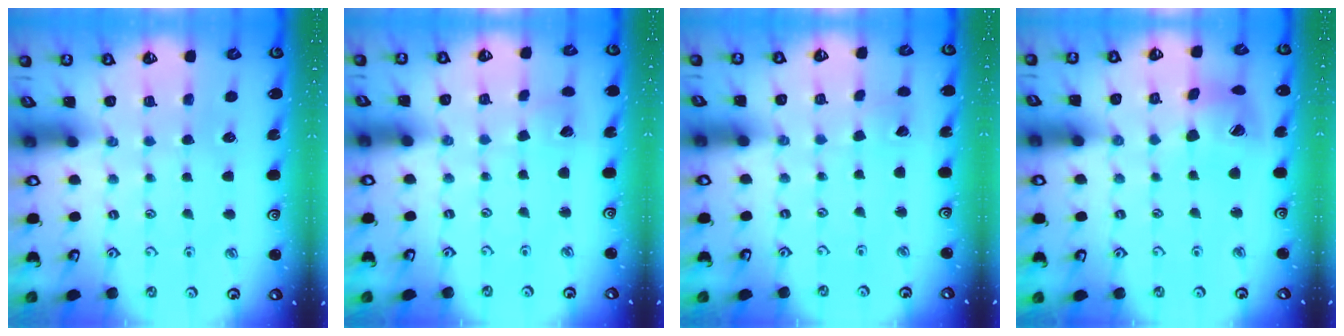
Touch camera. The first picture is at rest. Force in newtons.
{"total": 5.2, "press": 5.1, "slide": 0.4}
{"total": 2.7, "press": 2.6, "slide": 0.4}
{"total": 13.8, "press": 13.7, "slide": 1.9}